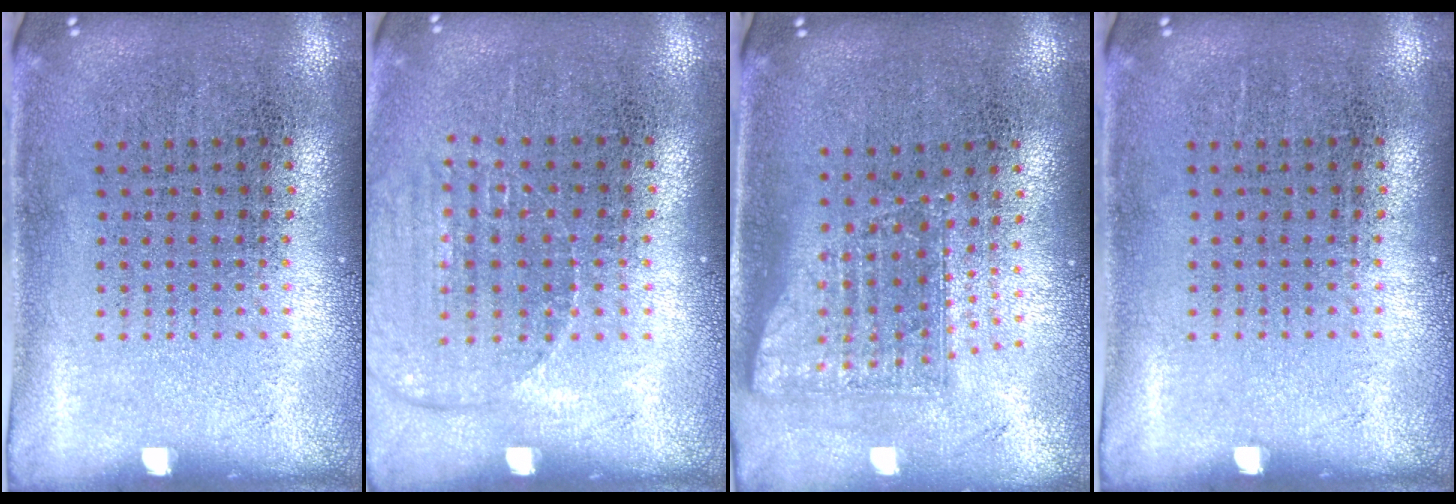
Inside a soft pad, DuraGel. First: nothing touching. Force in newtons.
{"total": 1.2, "press": 1.2, "slide": 0.2}
{"total": 1.7, "press": 1.2, "slide": 1.1}
{"total": 0.0}